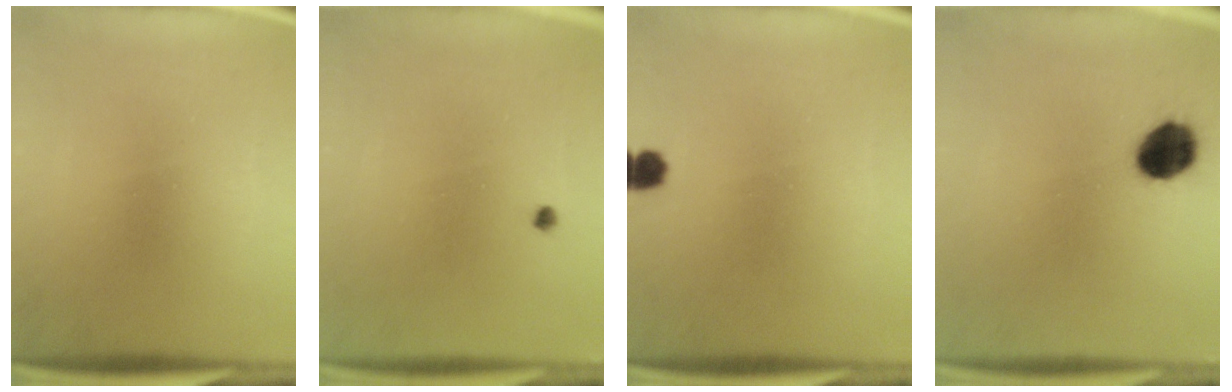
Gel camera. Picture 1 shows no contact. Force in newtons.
{"total": 0.6}
{"total": 2.4}
{"total": 9.3}